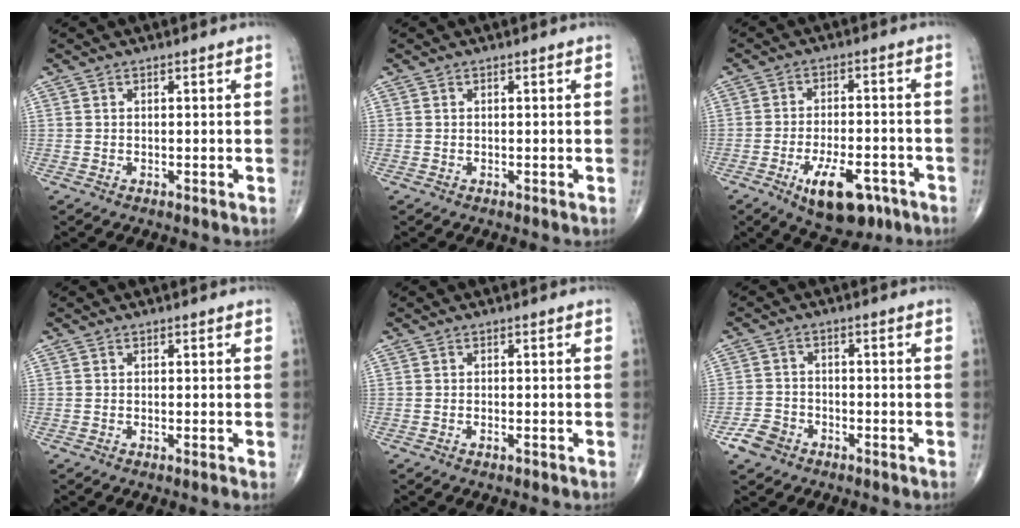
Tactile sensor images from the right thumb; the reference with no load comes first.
{"total": 0.0}
{"total": 11.6, "force": [-5.9, 5.3, 8.5], "torque": [-0.121, 0.020, -0.084]}
{"total": 0.6, "force": [-0.2, 0.0, 0.5], "torque": [-0.013, -0.001, -0.004]}
{"total": 0.9, "force": [-0.5, 0.3, 0.6], "torque": [-0.013, 0.003, -0.009]}
{"total": 4.7, "force": [-3.0, 3.2, 1.6], "torque": [-0.027, 0.016, -0.055]}